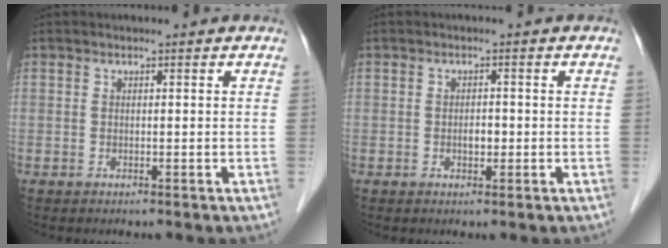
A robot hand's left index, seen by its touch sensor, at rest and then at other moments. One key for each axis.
{"total": 1.5, "fx": -0.4, "fy": 0.9, "fz": 1.2, "tx": -0.021, "ty": 0.002, "tz": -0.005}